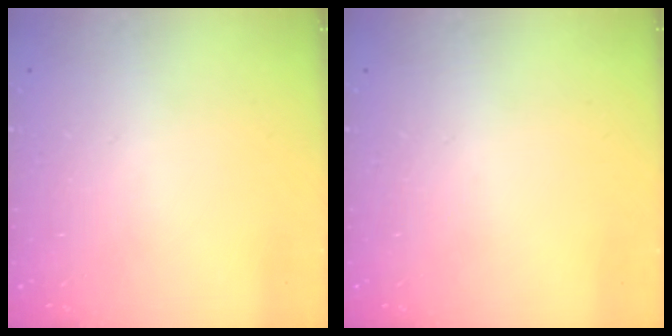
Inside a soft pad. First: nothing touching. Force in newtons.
{"total": 0.0}